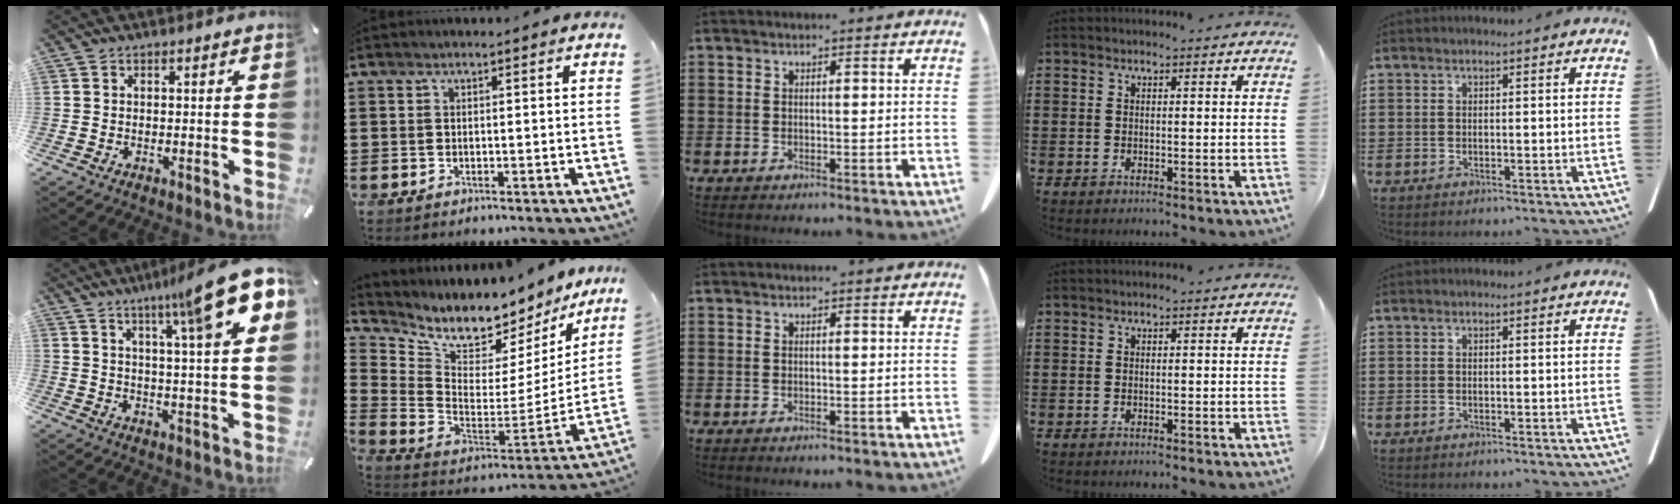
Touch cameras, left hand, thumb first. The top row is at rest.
{"thumb": {"total": 15.9, "force": [9.6, 1.3, 12.6], "torque": [-0.195, -0.055, 0.144]}, "index": {"total": 6.2, "force": [5.6, 2.2, 1.4], "torque": [-0.060, -0.060, 0.094]}}